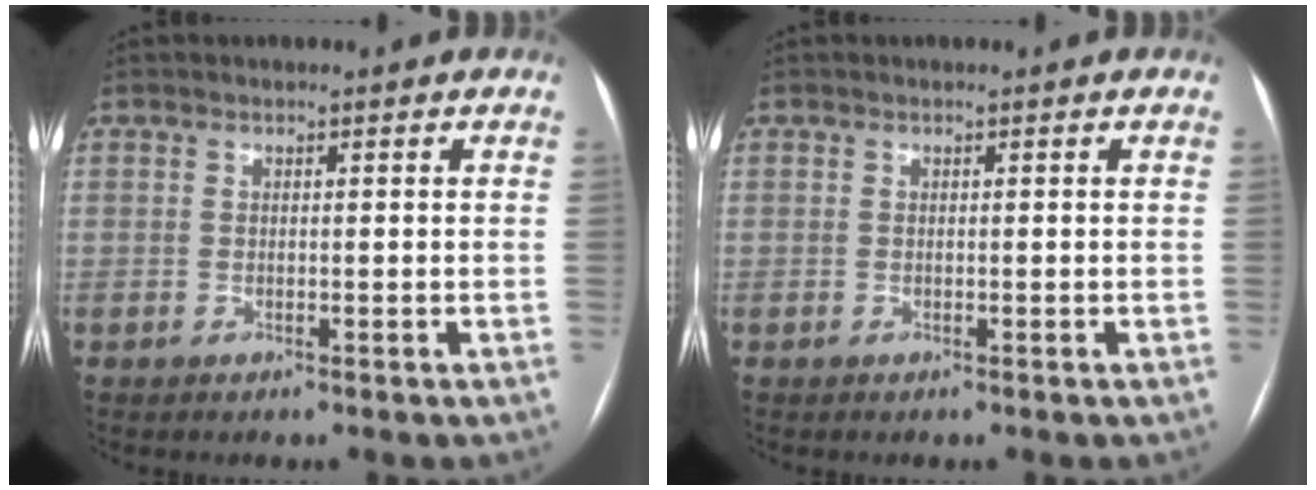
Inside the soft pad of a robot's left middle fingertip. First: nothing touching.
{"total": 0.0}